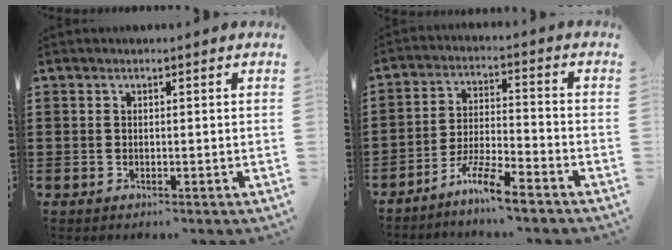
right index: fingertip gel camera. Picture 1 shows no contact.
{"total": 6.7, "force": [-5.5, 0.3, 3.7], "torque": [-0.080, -0.002, -0.107]}